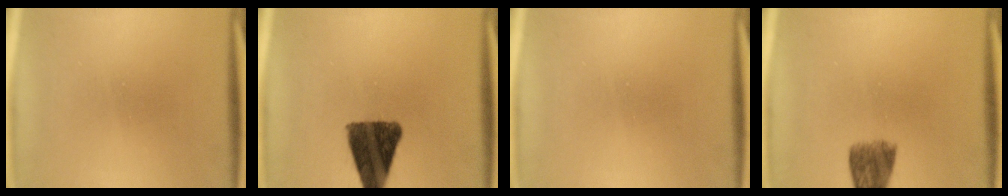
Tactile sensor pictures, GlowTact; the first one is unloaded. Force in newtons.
{"total": 12.3}
{"total": 0.0}
{"total": 4.3}